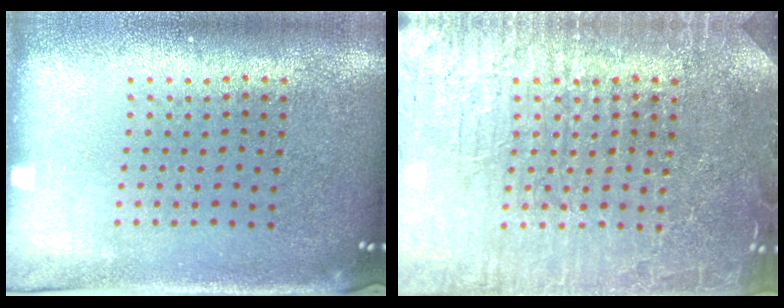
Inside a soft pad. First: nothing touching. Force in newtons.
{"total": 7.1, "press": 7.1, "slide": 1.1}